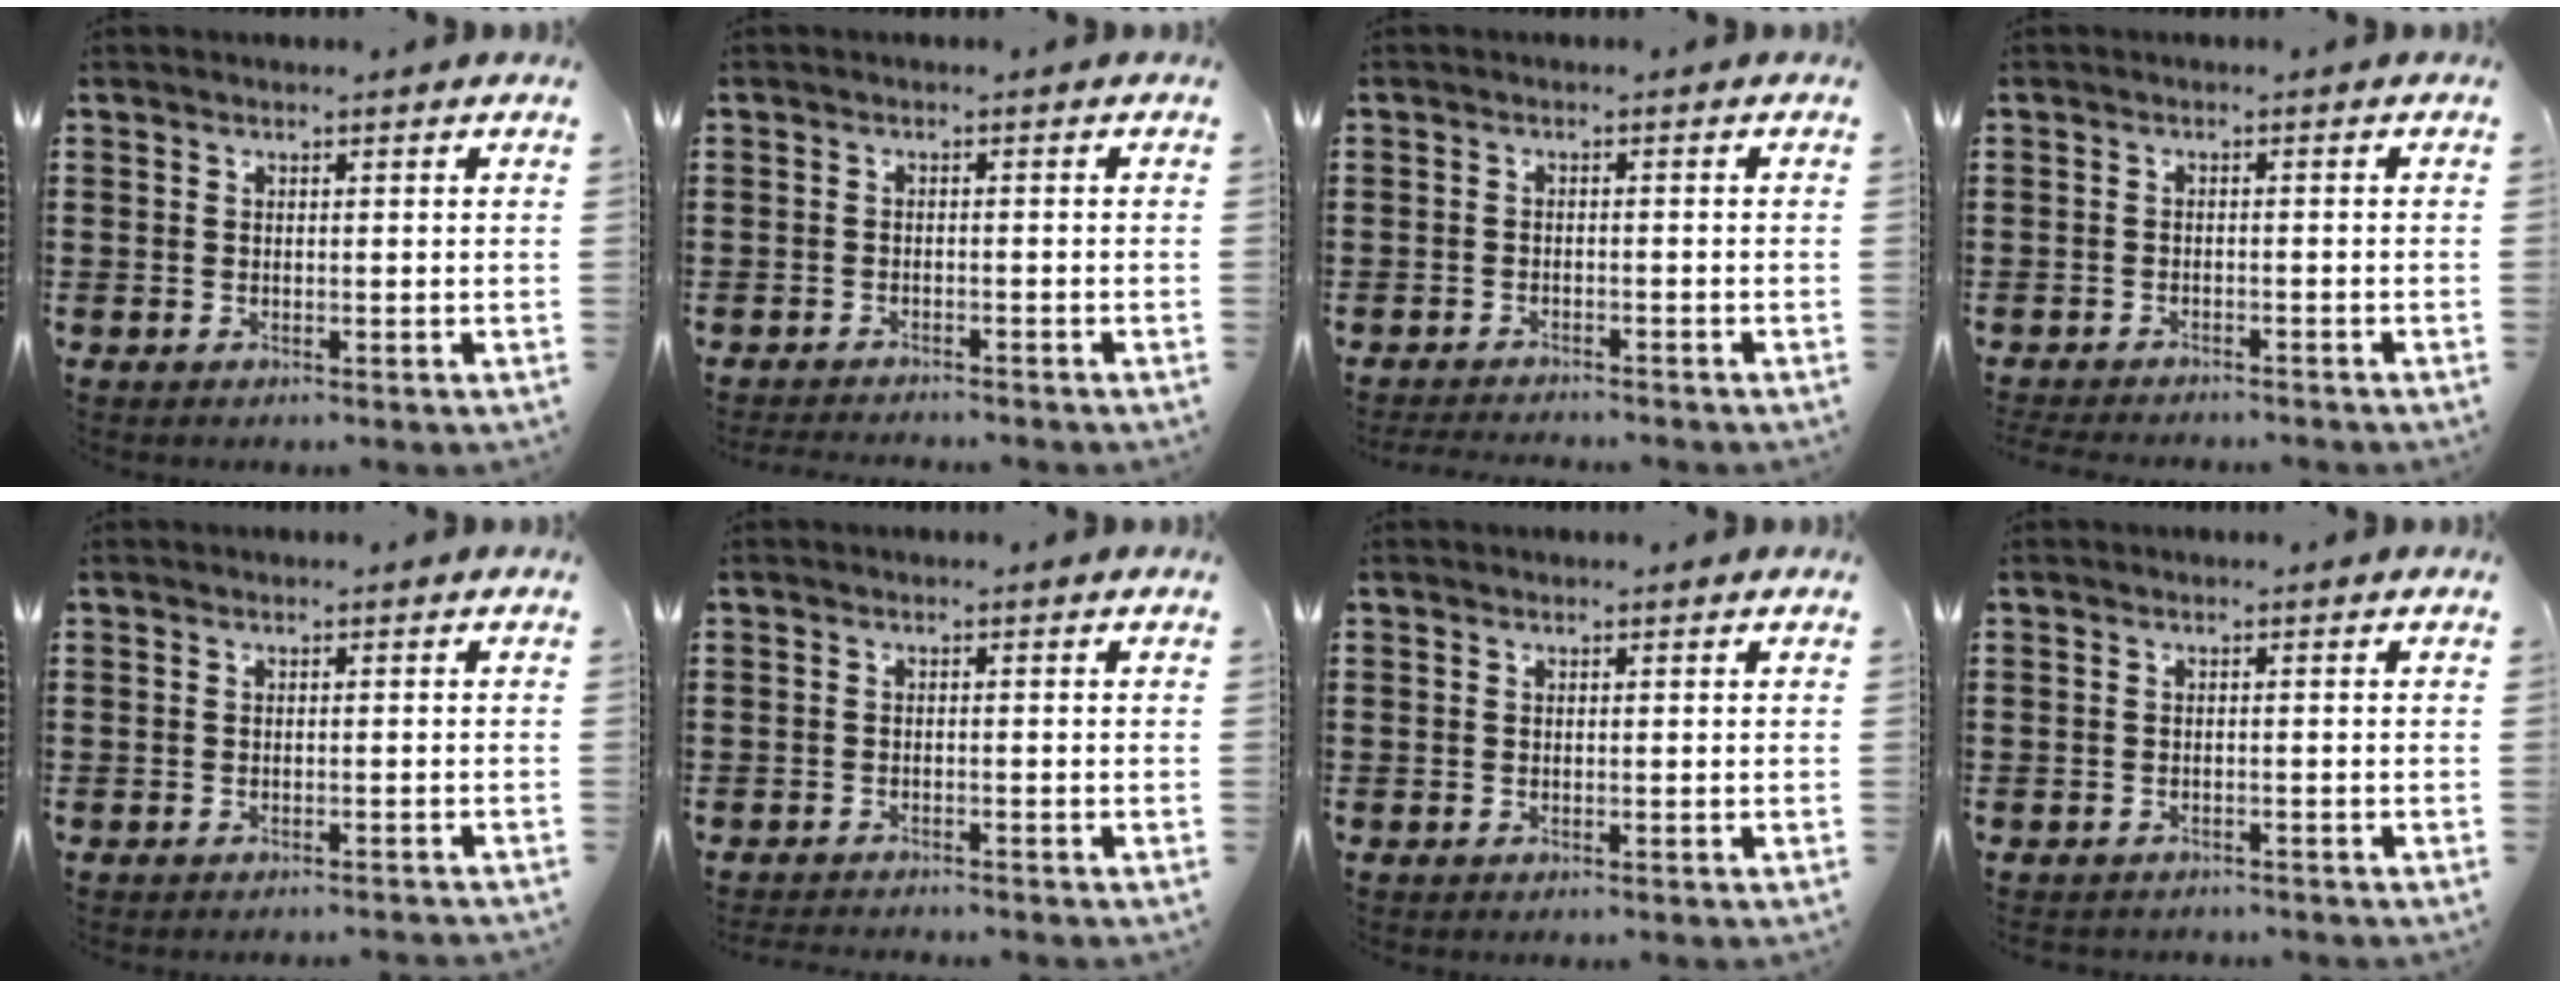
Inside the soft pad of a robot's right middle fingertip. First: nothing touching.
{"total": 1.6, "force": [-1.6, 0.0, 0.0], "torque": [-0.007, 0.000, -0.032]}
{"total": 1.9, "force": [-1.9, 0.0, 0.1], "torque": [-0.007, -0.002, -0.039]}
{"total": 1.8, "force": [-1.8, 0.0, 0.0], "torque": [-0.007, -0.002, -0.039]}
{"total": 0.9, "force": [-0.9, -0.2, 0.1], "torque": [-0.005, -0.001, -0.018]}
{"total": 1.4, "force": [-1.4, 0.0, 0.0], "torque": [-0.005, 0.000, -0.030]}
{"total": 0.0}
{"total": 1.1, "force": [-1.1, 0.2, -0.1], "torque": [-0.003, 0.000, -0.023]}